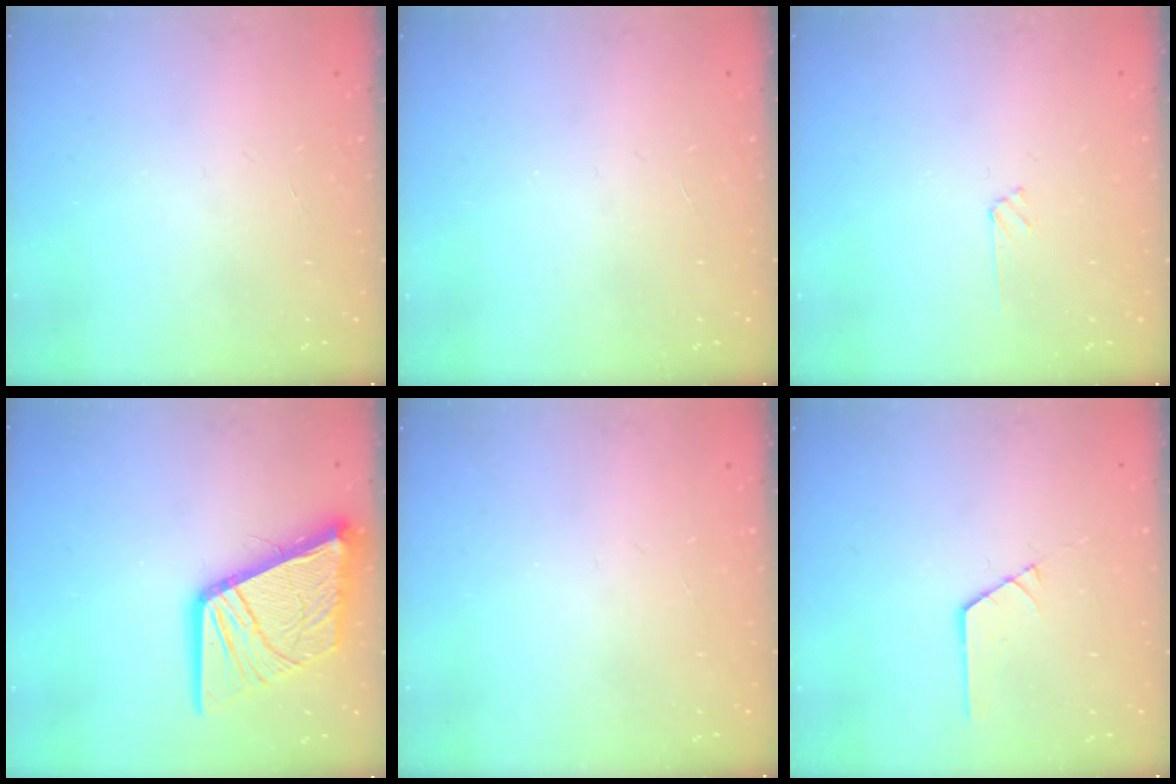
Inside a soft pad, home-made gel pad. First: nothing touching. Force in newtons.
{"total": 0.0}
{"total": 1.8, "press": 1.8, "slide": 0.3}
{"total": 19.1, "press": 19.0, "slide": 2.4}
{"total": 0.0}
{"total": 1.2, "press": 1.2, "slide": 0.1}